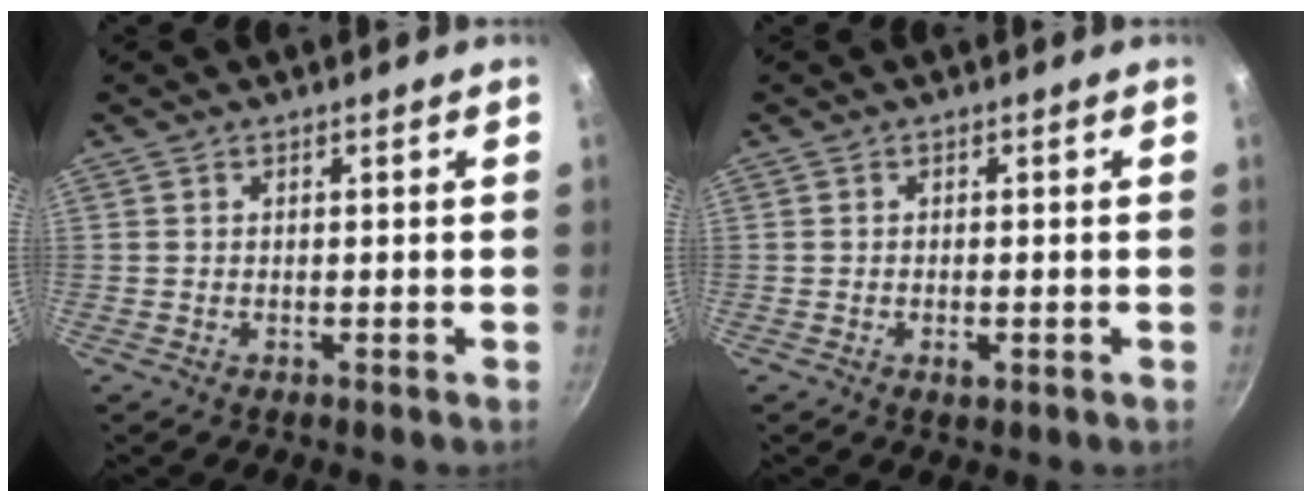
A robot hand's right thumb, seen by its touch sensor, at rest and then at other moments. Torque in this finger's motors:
{"motor_torque": [-0.35, 0.04, -0.19, 0.01, 0.03]}